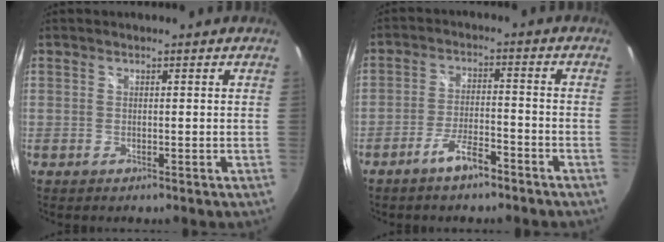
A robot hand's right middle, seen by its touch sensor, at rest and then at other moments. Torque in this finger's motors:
{"motor_torque": [0.02, -0.26, 0.12, 0.03]}